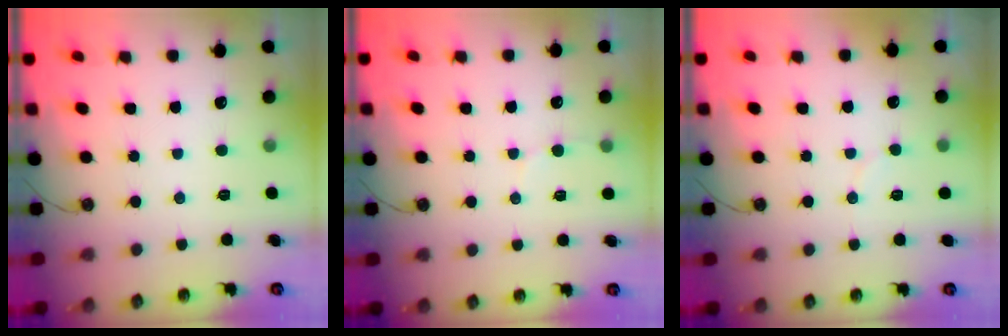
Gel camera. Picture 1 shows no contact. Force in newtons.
{"total": 4.9, "press": 4.9, "slide": 0.5}
{"total": 3.9, "press": 3.9, "slide": 0.4}